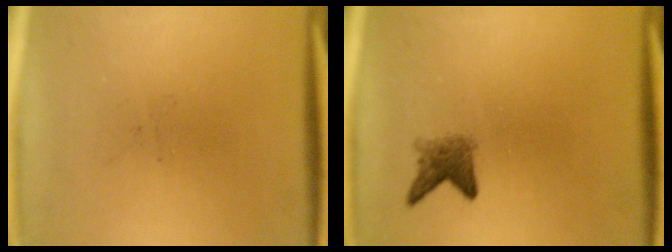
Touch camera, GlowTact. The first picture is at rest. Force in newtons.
{"total": 2.6}